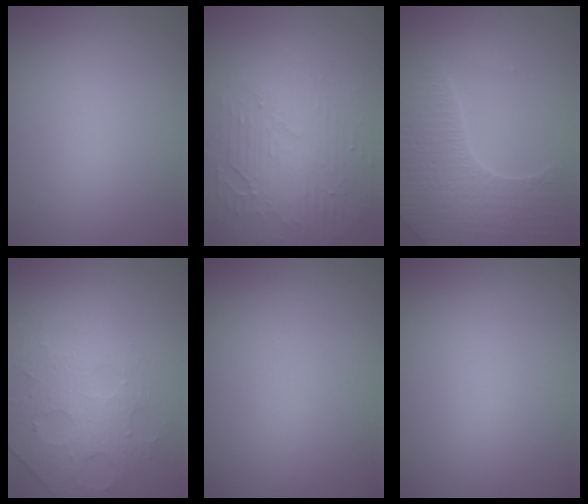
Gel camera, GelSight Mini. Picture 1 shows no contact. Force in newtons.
{"total": 4.7, "press": 3.2, "slide": 3.5}
{"total": 4.6, "press": 4.5, "slide": 1.1}
{"total": 3.8, "press": 3.6, "slide": 1.3}
{"total": 0.0}
{"total": 0.0}